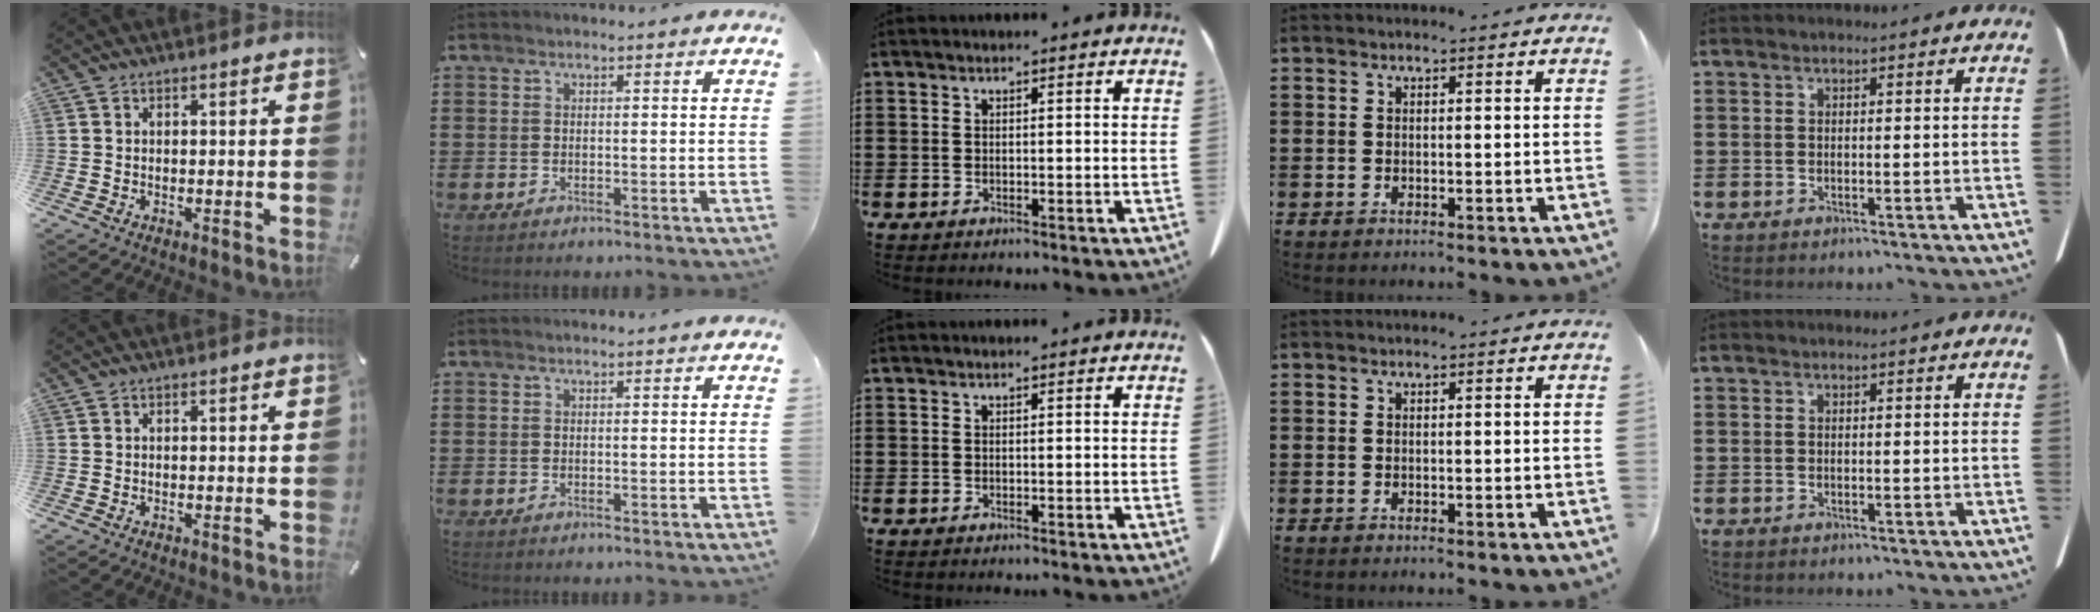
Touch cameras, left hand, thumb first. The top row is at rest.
{}